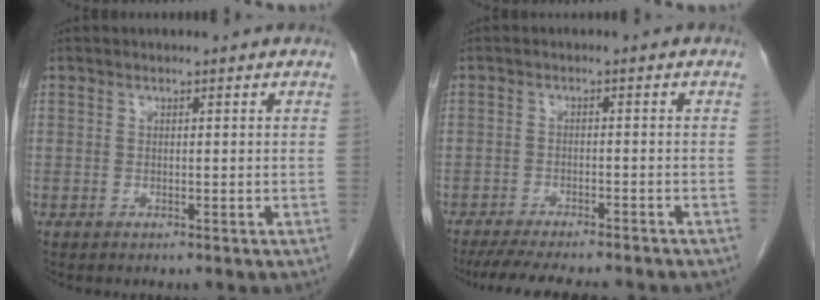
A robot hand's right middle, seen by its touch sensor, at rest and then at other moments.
{"total": 11.8, "force": [-10.4, 2.0, 5.2], "torque": [-0.074, -0.011, -0.142]}